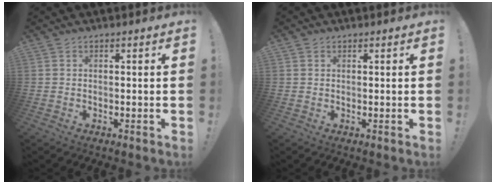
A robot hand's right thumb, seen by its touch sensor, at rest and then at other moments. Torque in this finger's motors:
{"motor_torque": [-0.02, 0.06, -0.09, 0.15, 0.07]}